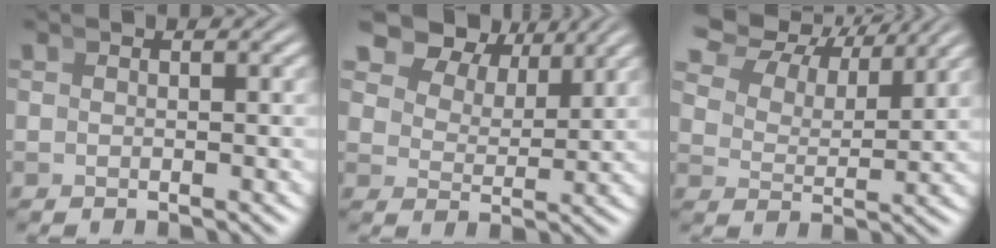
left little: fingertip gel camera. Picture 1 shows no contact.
{"total": 7.9, "force": [5.6, 4.4, 3.5], "torque": [-0.064, 0.022, 0.077]}
{"total": 6.1, "force": [4.2, 3.5, 2.8], "torque": [-0.062, 0.009, 0.057]}